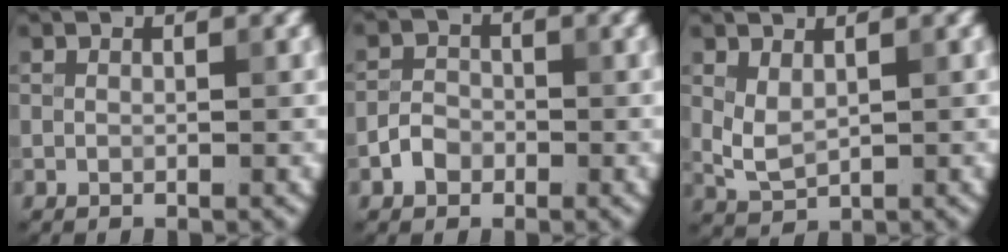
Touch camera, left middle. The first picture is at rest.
{"total": 2.0, "force": [-1.0, 1.5, 0.8], "torque": [-0.011, 0.006, -0.024]}
{"total": 2.1, "force": [0.8, 1.1, 1.6], "torque": [-0.037, -0.001, 0.022]}